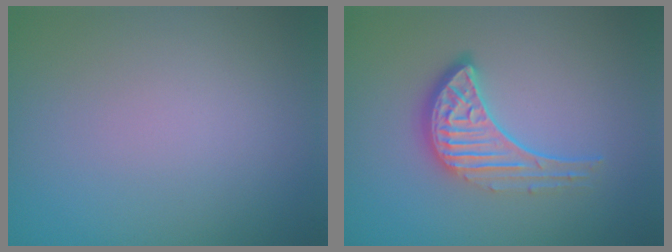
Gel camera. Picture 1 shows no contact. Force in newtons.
{"total": 4.3, "press": 3.2, "slide": 2.8}